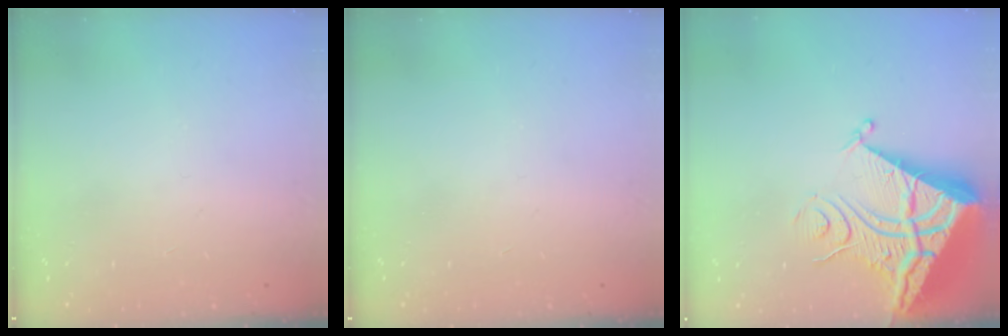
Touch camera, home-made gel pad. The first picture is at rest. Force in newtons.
{"total": 0.0}
{"total": 12.2, "press": 12.1, "slide": 1.3}